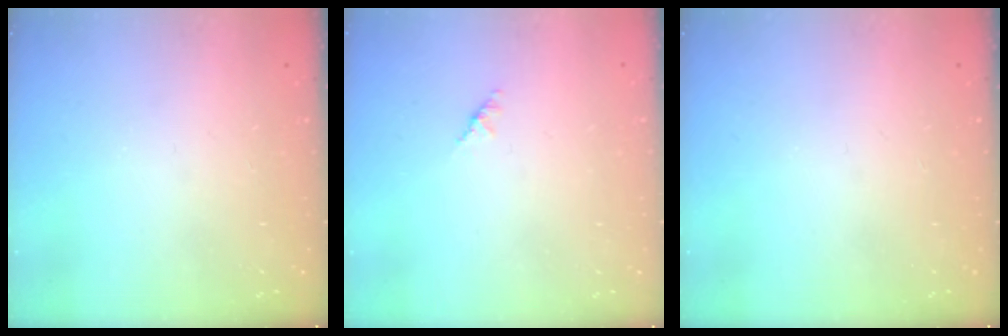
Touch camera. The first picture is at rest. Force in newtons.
{"total": 1.4, "press": 1.3, "slide": 0.4}
{"total": 0.0}